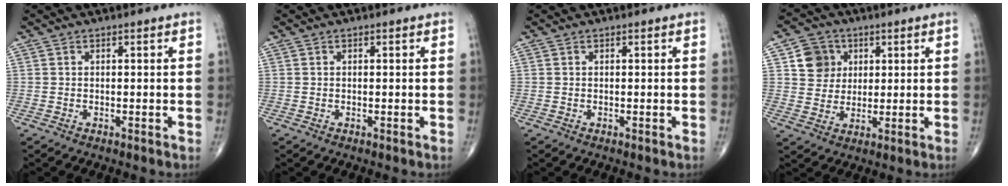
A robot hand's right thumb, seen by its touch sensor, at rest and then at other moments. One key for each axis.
{"total": 0.0}
{"total": 0.0}
{"total": 7.3, "fx": 2.4, "fy": 6.6, "fz": 2.1, "tx": -0.005, "ty": -0.005, "tz": 0.042}